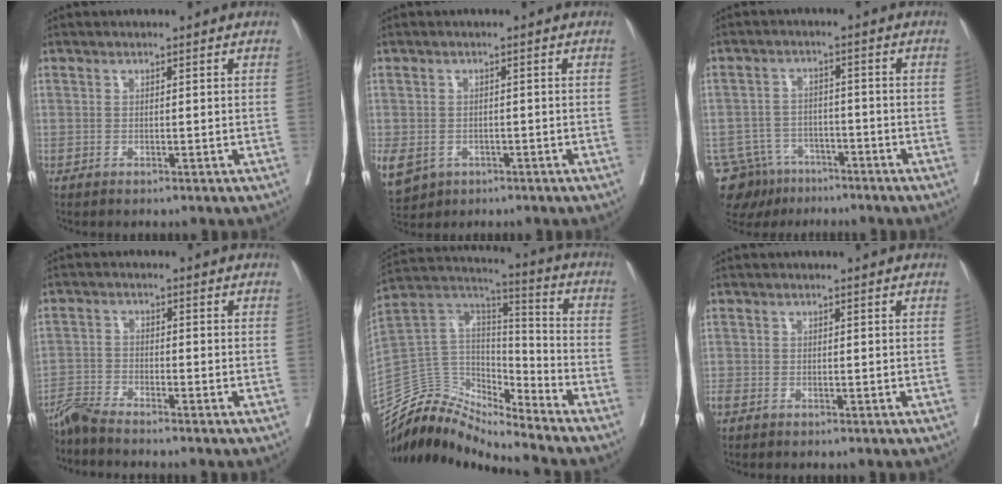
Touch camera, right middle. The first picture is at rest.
{"total": 13.7, "force": [-5.5, 11.2, 5.5], "torque": [-0.177, -0.011, -0.069]}
{"total": 8.6, "force": [-6.5, 5.4, 1.6], "torque": [-0.031, 0.006, -0.102]}
{"total": 4.9, "force": [-4.7, -0.8, 1.3], "torque": [-0.022, -0.019, -0.093]}
{"total": 13.9, "force": [-13.7, 2.2, 1.6], "torque": [-0.031, 0.081, -0.258]}
{"total": 2.1, "force": [-1.6, 1.0, 1.1], "torque": [-0.032, -0.007, -0.027]}